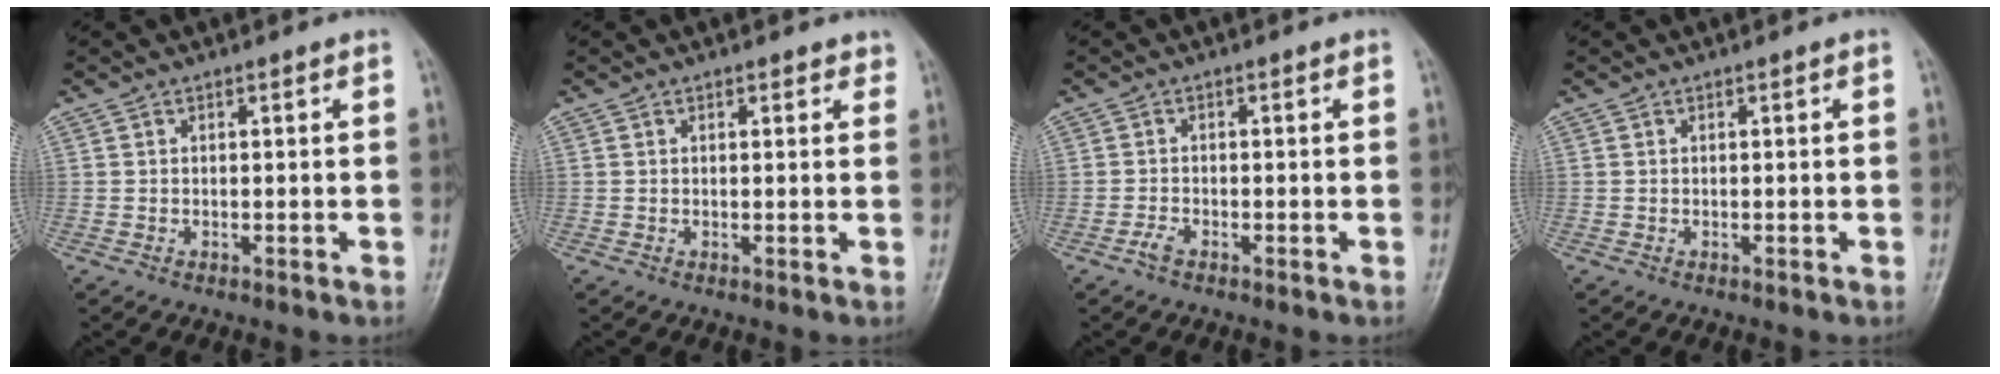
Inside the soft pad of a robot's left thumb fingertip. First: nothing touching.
{"total": 1.5, "force": [1.1, 0.9, 0.7], "torque": [0.005, -0.004, 0.007]}
{"total": 1.5, "force": [-1.1, 0.6, 0.8], "torque": [-0.021, 0.002, -0.023]}
{"total": 0.0}